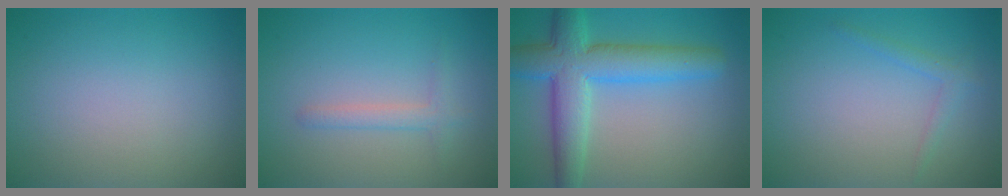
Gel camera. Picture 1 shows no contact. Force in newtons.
{"total": 1.5, "press": 1.5, "slide": 0.0}
{"total": 7.3, "press": 7.3, "slide": 0.3}
{"total": 1.3, "press": 1.2, "slide": 0.1}